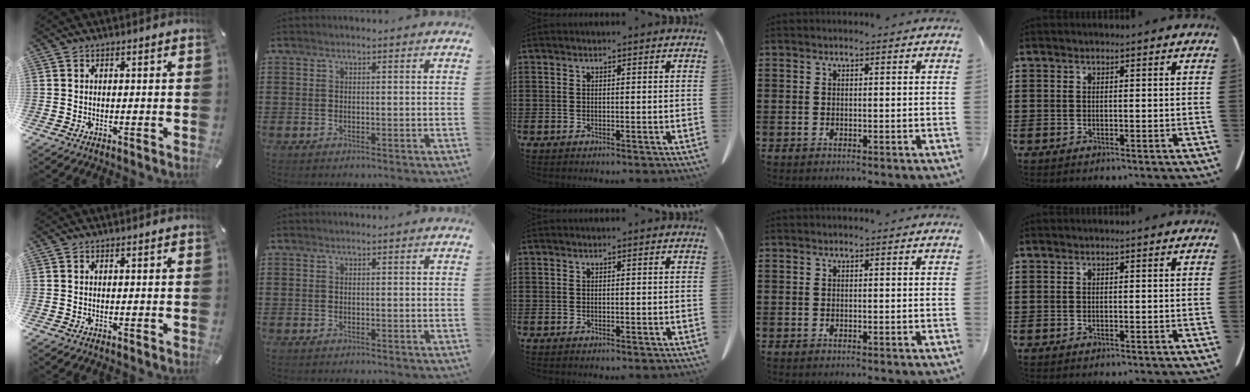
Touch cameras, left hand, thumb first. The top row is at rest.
{}